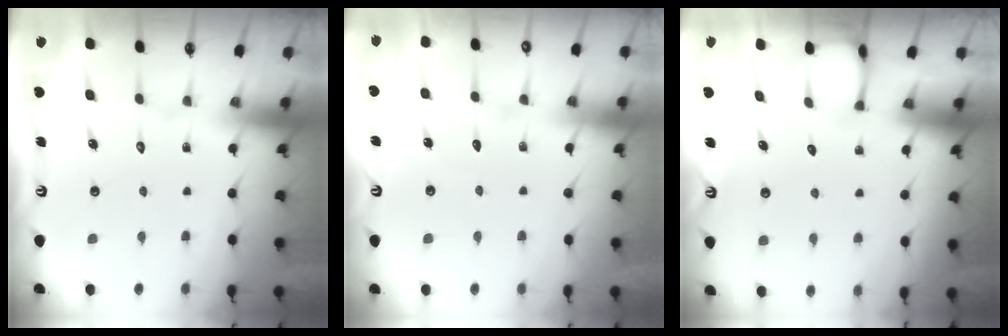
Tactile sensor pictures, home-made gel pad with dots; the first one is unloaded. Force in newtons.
{"total": 2.3, "press": 2.3, "slide": 0.3}
{"total": 1.8, "press": 1.8, "slide": 0.2}